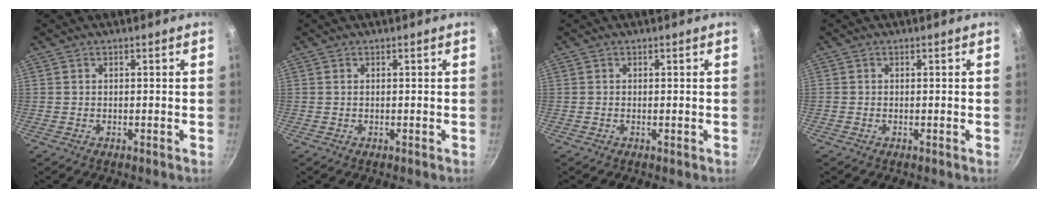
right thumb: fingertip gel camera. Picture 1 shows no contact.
{"total": 0.0}
{"total": 0.0}
{"total": 0.0}